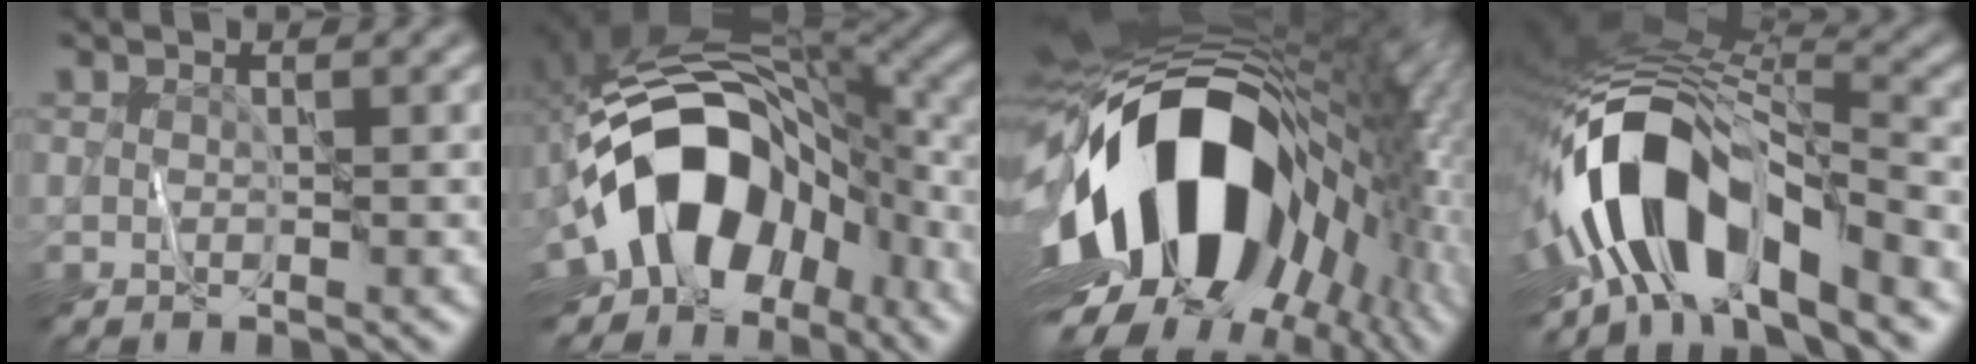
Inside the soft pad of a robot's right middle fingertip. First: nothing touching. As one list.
[{"total": 14.5, "force": [-4.4, 9.2, 10.3], "torque": [-0.161, 0.016, -0.093]}, {"total": 17.9, "force": [-1.2, 11.8, 13.4], "torque": [-0.235, 0.010, -0.035]}, {"total": 13.1, "force": [-5.0, 5.6, 10.8], "torque": [-0.184, 0.007, -0.091]}]